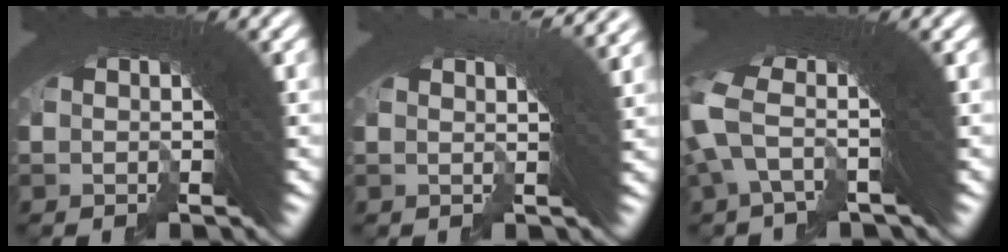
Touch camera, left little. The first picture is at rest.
{"total": 4.7, "force": [3.1, 0.3, 3.5], "torque": [-0.024, 0.021, 0.036]}
{"total": 3.3, "force": [0.8, 0.8, 3.0], "torque": [-0.069, -0.007, 0.016]}